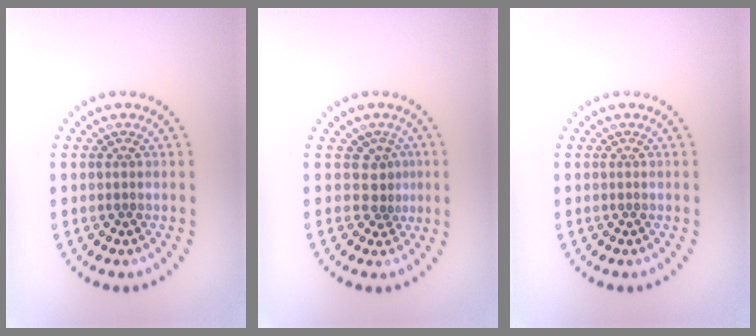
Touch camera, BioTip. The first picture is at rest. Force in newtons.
{"total": 1.8, "press": 1.2, "slide": 1.4}
{"total": 0.0}